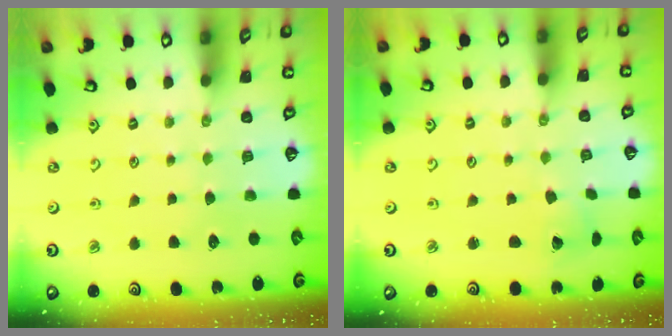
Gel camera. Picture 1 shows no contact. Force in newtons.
{"total": 2.0, "press": 2.0, "slide": 0.3}